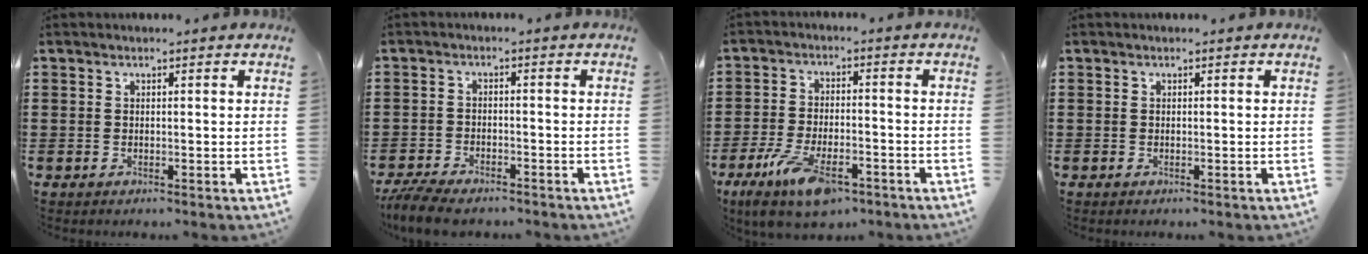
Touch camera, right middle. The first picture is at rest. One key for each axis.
{"total": 4.6, "fx": -4.3, "fy": 0.7, "fz": 1.3, "tx": -0.042, "ty": -0.006, "tz": -0.090}
{"total": 9.4, "fx": -5.8, "fy": 3.4, "fz": 6.5, "tx": -0.138, "ty": -0.003, "tz": -0.106}
{"total": 0.0}